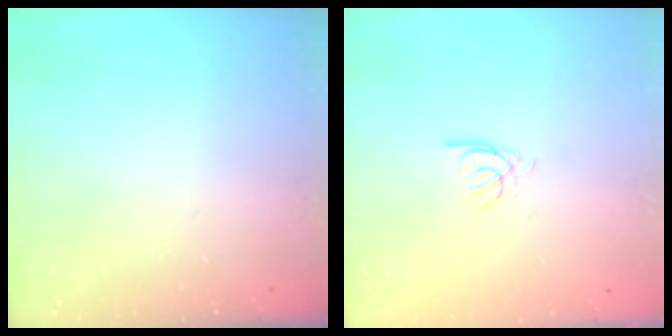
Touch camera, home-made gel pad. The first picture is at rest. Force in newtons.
{"total": 2.3, "press": 2.3, "slide": 0.2}